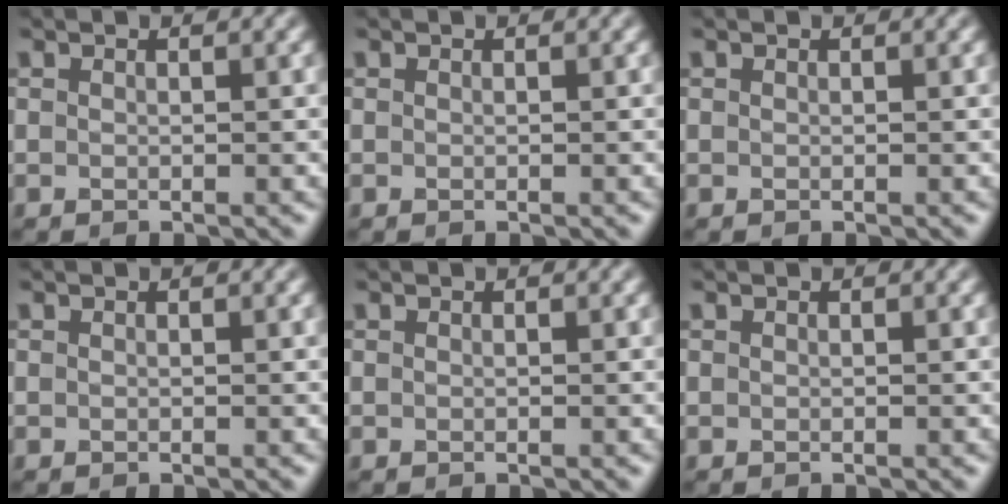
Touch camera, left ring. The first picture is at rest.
{"total": 0.0}
{"total": 0.0}
{"total": 0.0}
{"total": 0.0}
{"total": 0.0}